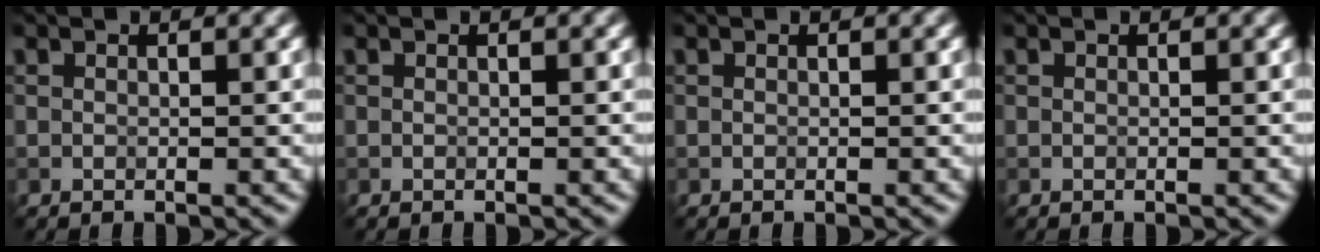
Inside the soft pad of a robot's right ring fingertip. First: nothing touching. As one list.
[{"total": 0.0}, {"total": 0.0}, {"total": 0.0}]